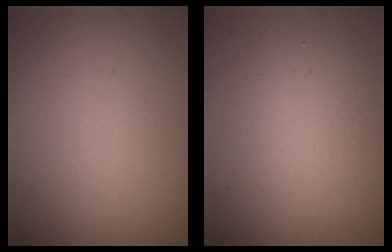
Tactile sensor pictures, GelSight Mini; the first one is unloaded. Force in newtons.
{"total": 4.0, "press": 4.0, "slide": 0.2}